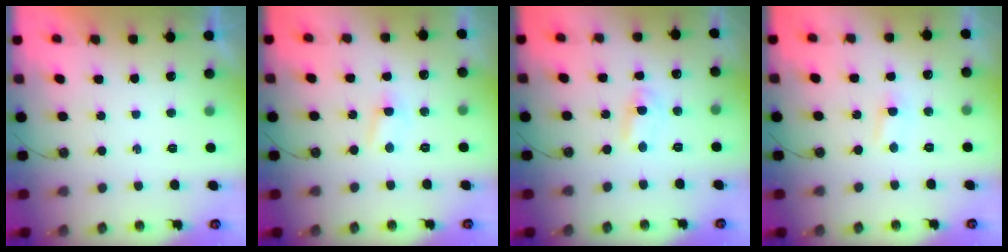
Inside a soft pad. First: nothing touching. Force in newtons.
{"total": 2.9, "press": 2.8, "slide": 0.4}
{"total": 2.3, "press": 2.3, "slide": 0.3}
{"total": 2.8, "press": 2.7, "slide": 0.6}